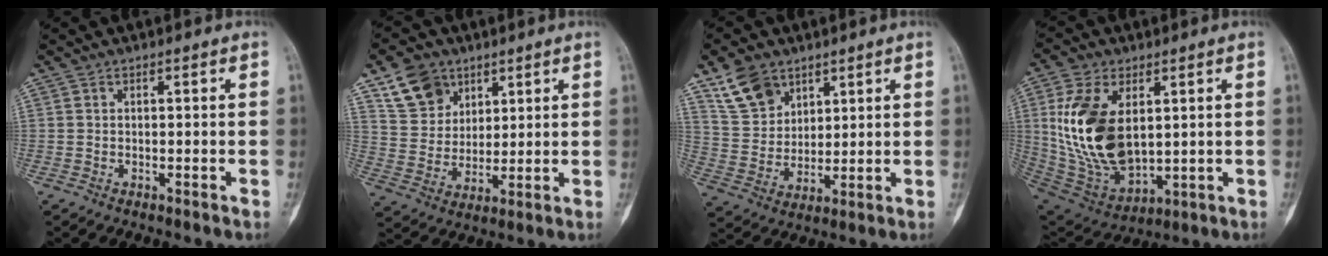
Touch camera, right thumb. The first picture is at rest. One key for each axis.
{"total": 10.6, "fx": 6.3, "fy": 7.7, "fz": 3.5, "tx": -0.039, "ty": -0.026, "tz": 0.126}
{"total": 10.0, "fx": 6.6, "fy": 6.5, "fz": 3.8, "tx": -0.054, "ty": -0.025, "tz": 0.135}
{"total": 19.1, "fx": 3.2, "fy": 11.0, "fz": 15.3, "tx": -0.290, "ty": -0.020, "tz": 0.079}